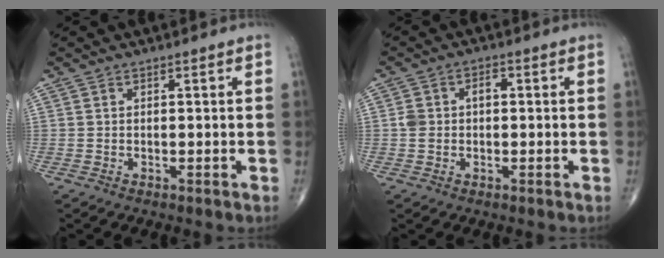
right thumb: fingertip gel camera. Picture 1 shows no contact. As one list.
[{"total": 3.9, "force": [0.2, 2.8, 2.7], "torque": [-0.048, 0.019, 0.004]}]